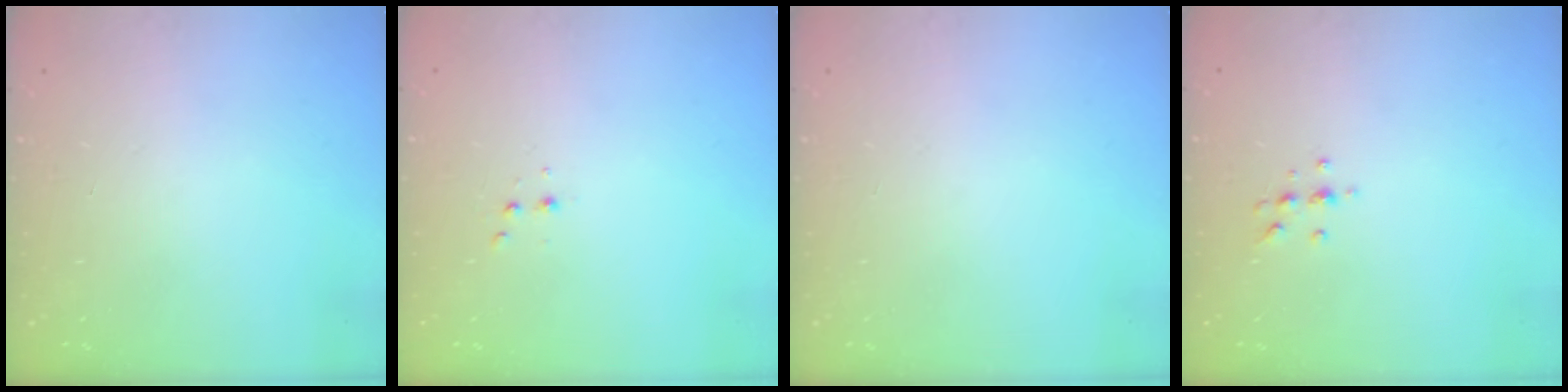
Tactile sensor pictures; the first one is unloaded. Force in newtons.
{"total": 2.5, "press": 2.4, "slide": 0.5}
{"total": 0.0}
{"total": 4.0, "press": 3.8, "slide": 1.2}